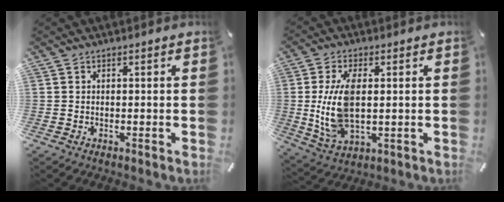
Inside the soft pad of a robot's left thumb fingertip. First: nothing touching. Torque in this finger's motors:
{"motor_torque": [1.23, 2.74, 0.33, -0.19, 0.21]}